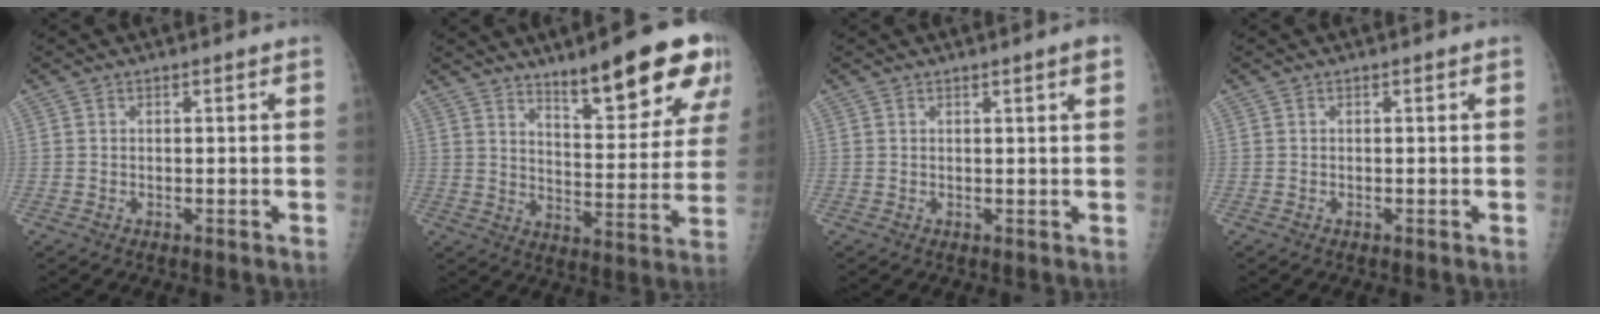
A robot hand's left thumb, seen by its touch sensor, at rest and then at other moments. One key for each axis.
{"total": 18.1, "fx": 11.5, "fy": 4.3, "fz": 13.3, "tx": -0.146, "ty": -0.066, "tz": 0.168}
{"total": 1.9, "fx": 1.0, "fy": -0.1, "fz": 1.6, "tx": -0.025, "ty": -0.003, "tz": 0.013}
{"total": 0.0}